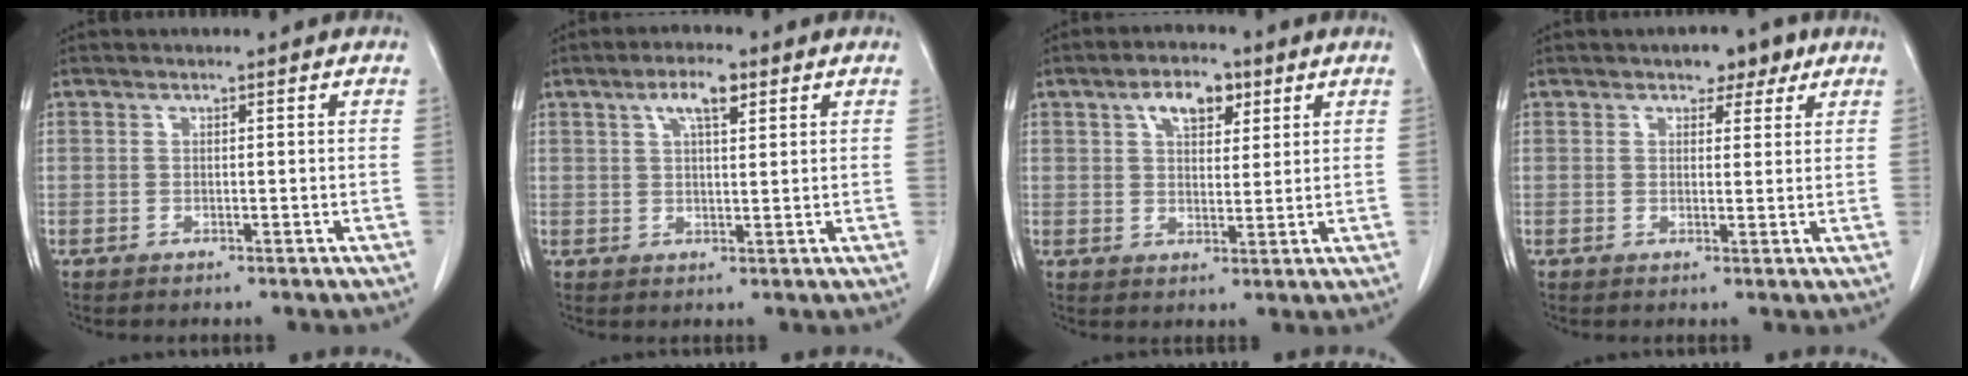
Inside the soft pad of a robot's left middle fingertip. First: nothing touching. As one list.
[{"total": 4.8, "force": [2.5, 1.1, 3.9], "torque": [-0.076, 0.006, 0.045]}, {"total": 5.7, "force": [2.9, 2.9, 4.0], "torque": [-0.068, 0.011, 0.049]}, {"total": 3.5, "force": [2.4, 2.0, 1.7], "torque": [-0.020, 0.005, 0.032]}]